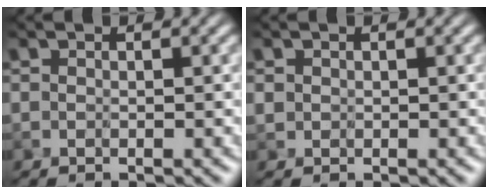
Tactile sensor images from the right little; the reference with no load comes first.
{"total": 0.7, "force": [0.1, 0.7, 0.1], "torque": [-0.002, -0.003, 0.007]}